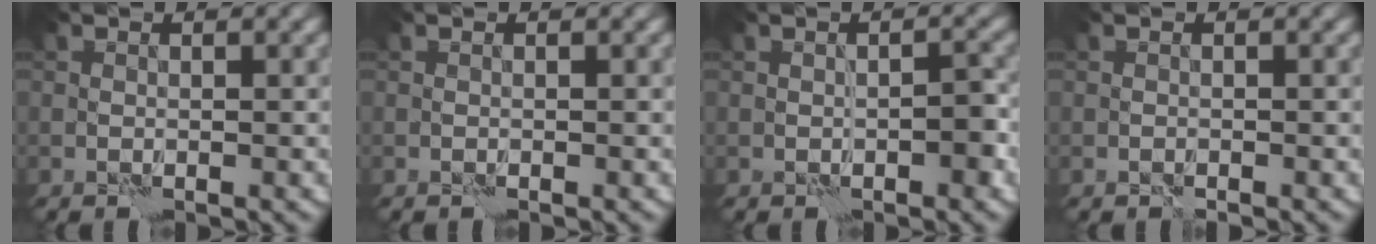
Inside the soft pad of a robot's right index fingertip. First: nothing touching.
{"total": 0.0}
{"total": 1.4, "force": [-0.4, 0.5, 1.2], "torque": [-0.014, 0.004, -0.005]}
{"total": 0.0}